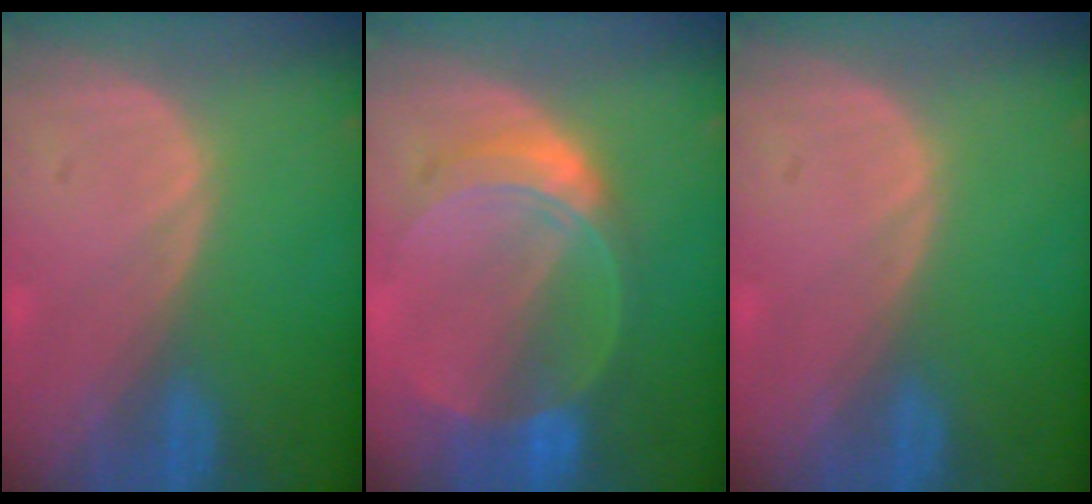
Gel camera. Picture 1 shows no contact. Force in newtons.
{"total": 7.6, "press": 6.8, "slide": 3.5}
{"total": 0.0}